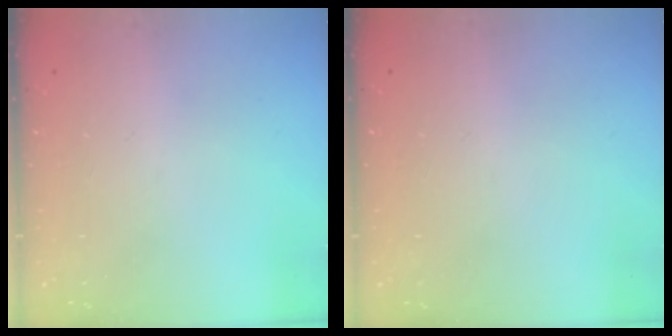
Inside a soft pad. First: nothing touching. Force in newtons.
{"total": 2.4, "press": 2.4, "slide": 0.2}